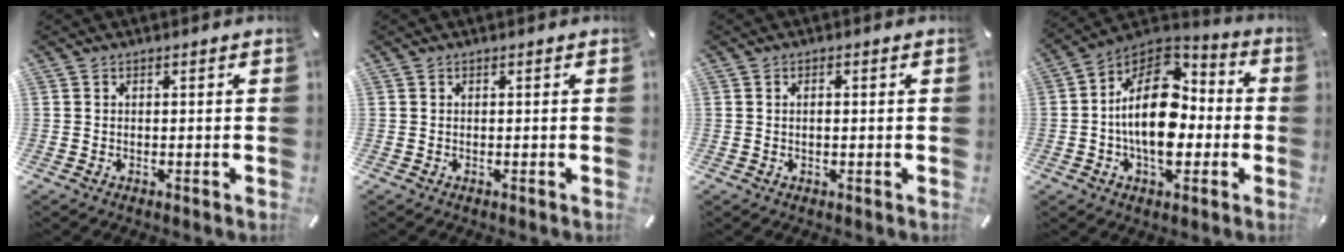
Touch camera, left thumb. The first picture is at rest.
{"total": 0.0}
{"total": 1.2, "force": [0.0, 0.4, 1.1], "torque": [-0.021, 0.001, -0.001]}
{"total": 18.9, "force": [-1.4, 12.1, 14.5], "torque": [-0.266, 0.005, -0.027]}